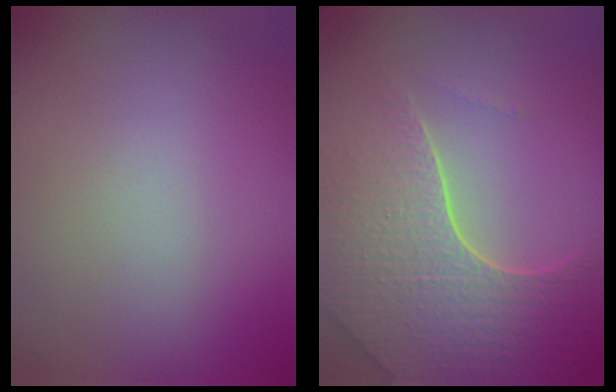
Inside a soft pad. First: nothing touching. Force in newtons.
{"total": 8.3, "press": 5.8, "slide": 6.0}